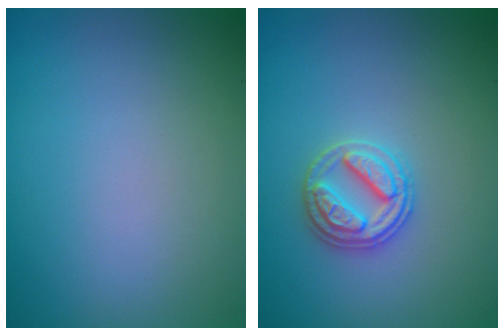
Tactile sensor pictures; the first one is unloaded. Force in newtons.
{"total": 2.8, "press": 2.8, "slide": 0.2}